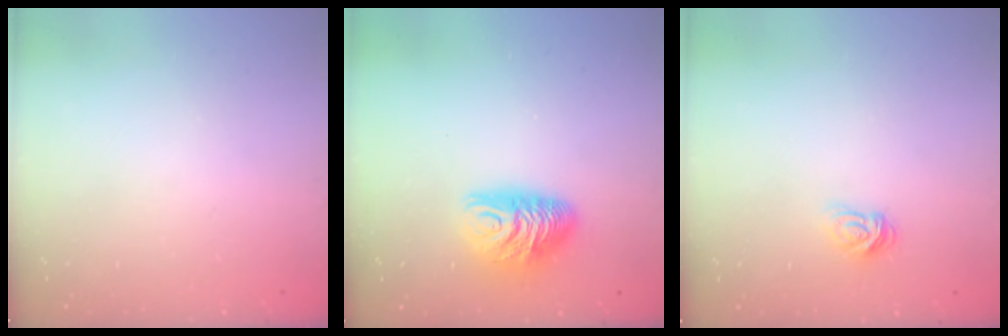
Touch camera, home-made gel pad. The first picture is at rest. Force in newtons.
{"total": 11.0, "press": 10.9, "slide": 0.8}
{"total": 5.5, "press": 5.5, "slide": 0.6}